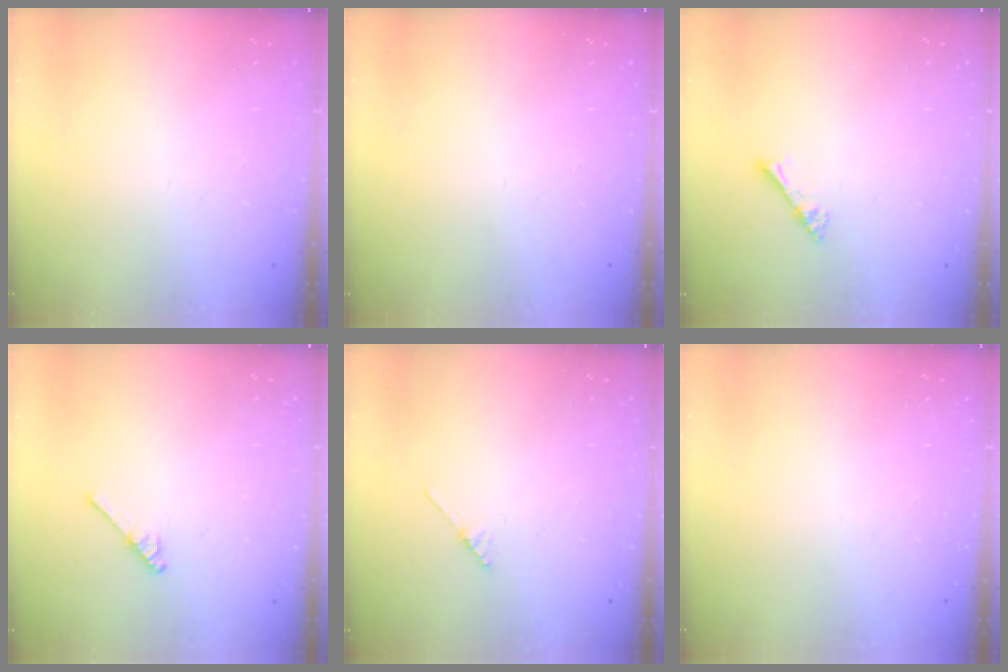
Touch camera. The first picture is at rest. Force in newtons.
{"total": 0.0}
{"total": 1.8, "press": 1.8, "slide": 0.1}
{"total": 3.0, "press": 2.9, "slide": 0.5}
{"total": 2.1, "press": 2.1, "slide": 0.1}
{"total": 0.0}